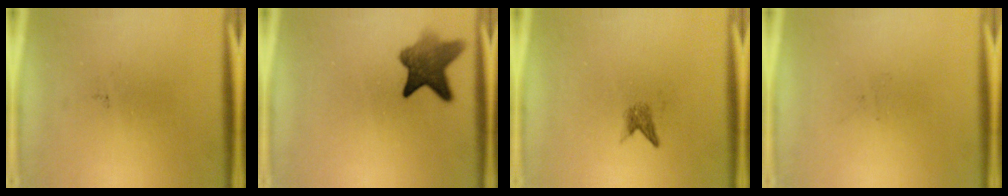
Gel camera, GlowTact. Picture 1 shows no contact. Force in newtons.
{"total": 7.4}
{"total": 1.3}
{"total": 0.0}